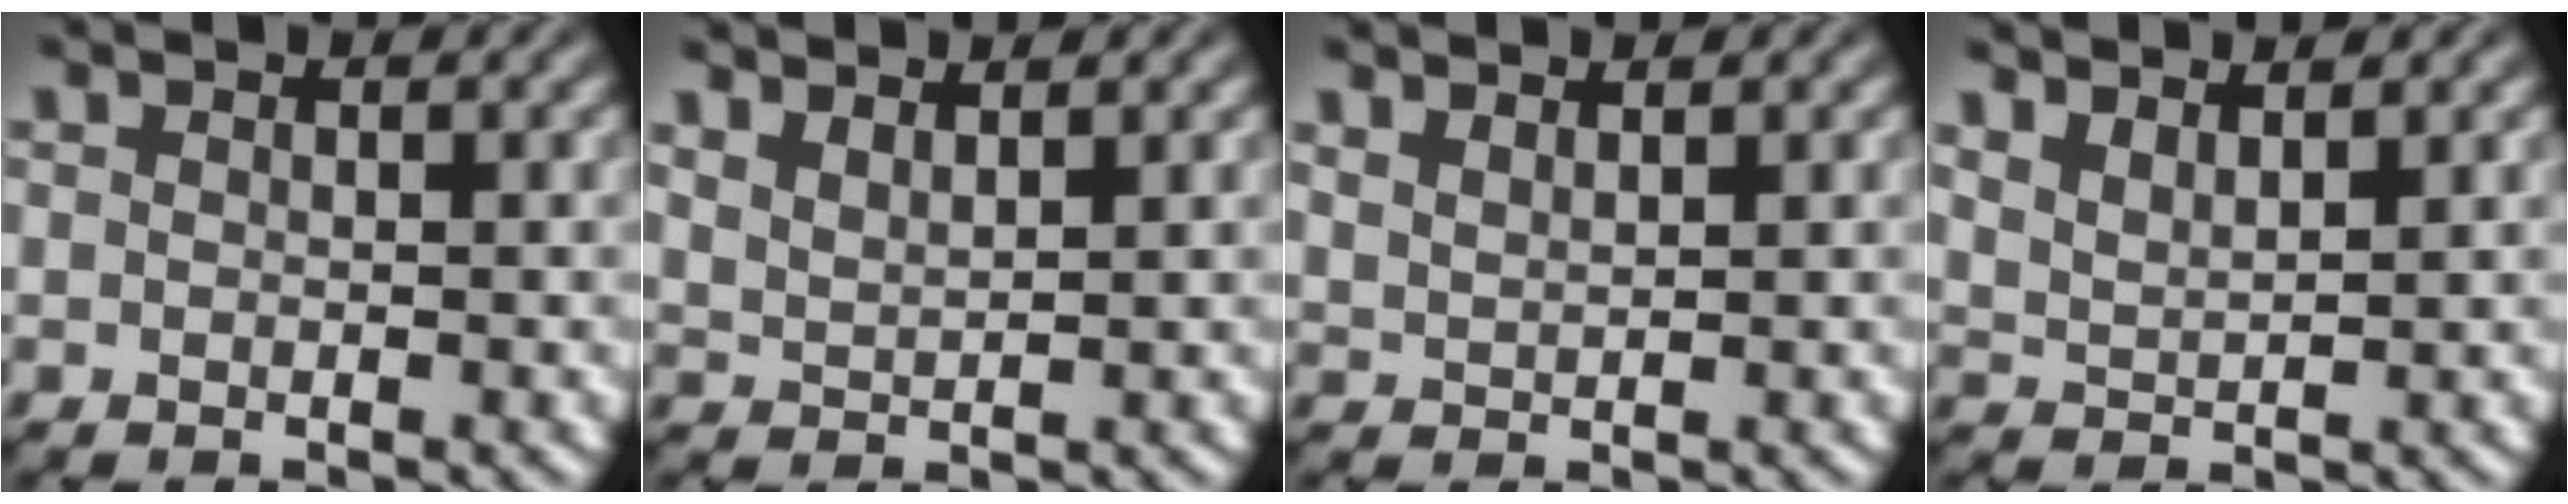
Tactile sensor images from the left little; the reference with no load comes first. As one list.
[{"total": 1.9, "force": [1.9, 0.0, 0.5], "torque": [-0.018, 0.007, 0.043]}, {"total": 1.3, "force": [1.2, -0.1, 0.3], "torque": [-0.015, 0.004, 0.031]}, {"total": 2.7, "force": [2.5, 0.3, 1.0], "torque": [-0.024, 0.009, 0.051]}]